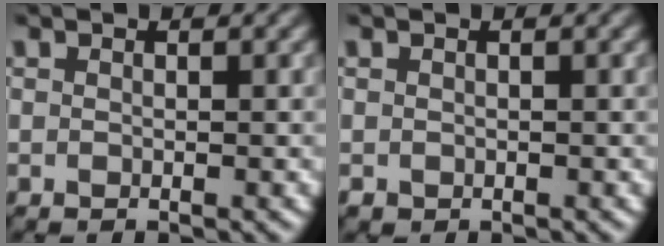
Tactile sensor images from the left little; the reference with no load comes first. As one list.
[{"total": 0.8, "force": [-0.2, 0.8, 0.1], "torque": [0.003, -0.005, -0.004]}]